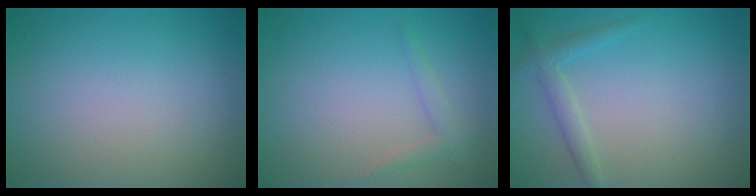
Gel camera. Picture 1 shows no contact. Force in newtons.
{"total": 1.2, "press": 1.2, "slide": 0.1}
{"total": 1.8, "press": 1.8, "slide": 0.0}